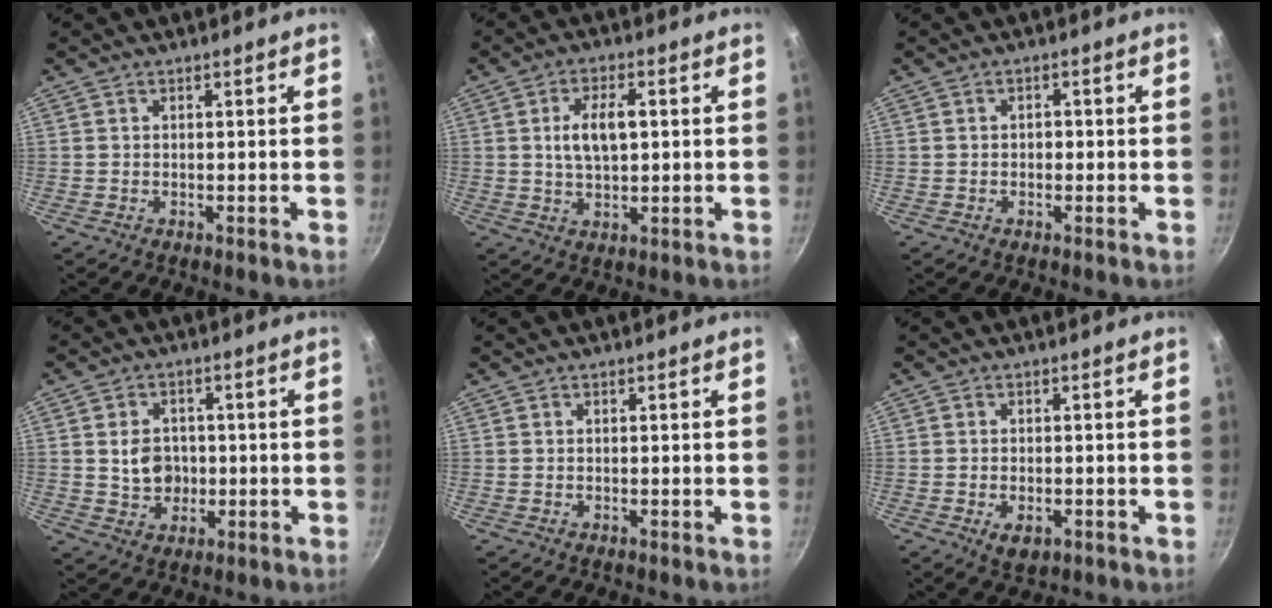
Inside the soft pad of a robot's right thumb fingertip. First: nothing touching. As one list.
[{"total": 7.7, "force": [1.1, 4.0, 6.5], "torque": [-0.107, 0.008, 0.020]}, {"total": 1.5, "force": [-0.2, 1.2, 0.9], "torque": [-0.010, 0.006, -0.005]}, {"total": 6.6, "force": [0.1, 5.5, 3.7], "torque": [-0.034, 0.004, 0.005]}, {"total": 0.0}, {"total": 3.9, "force": [-1.4, 2.3, 2.8], "torque": [-0.040, 0.000, -0.016]}]